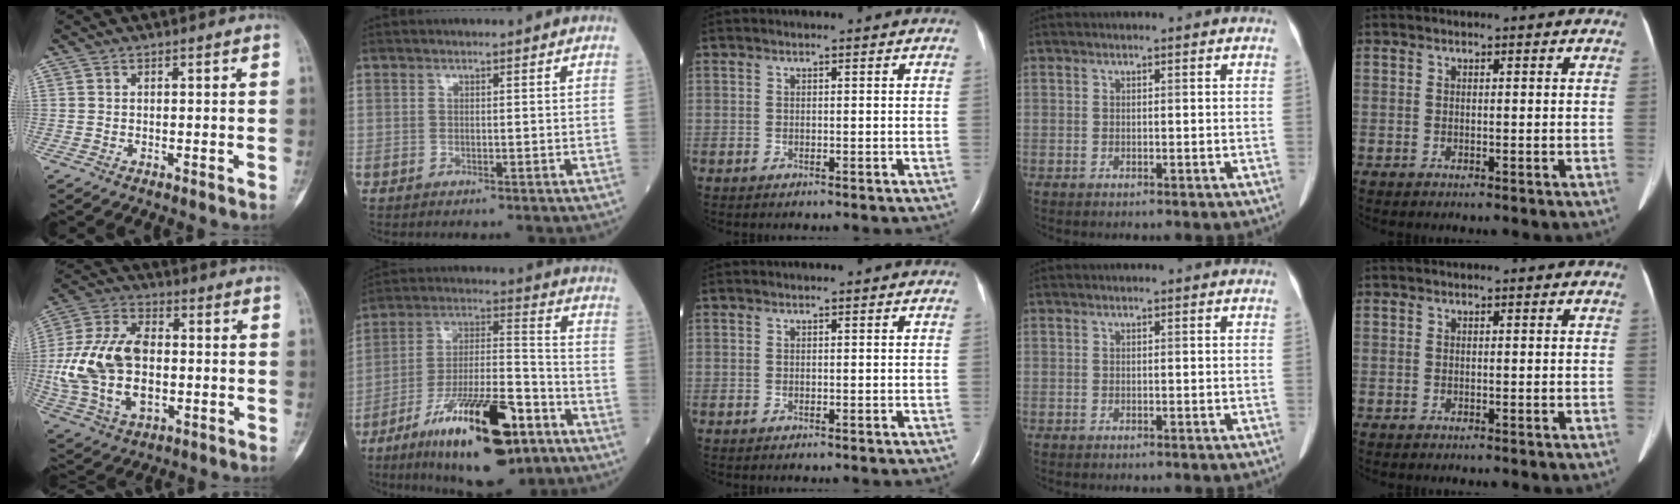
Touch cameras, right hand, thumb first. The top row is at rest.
{"thumb": {"total": 19.3, "force": [-0.8, 11.8, 15.3], "torque": [-0.310, 0.010, -0.009]}, "index": {"total": 20.7, "force": [-11.8, 5.1, 16.2], "torque": [-0.276, -0.015, -0.194]}}